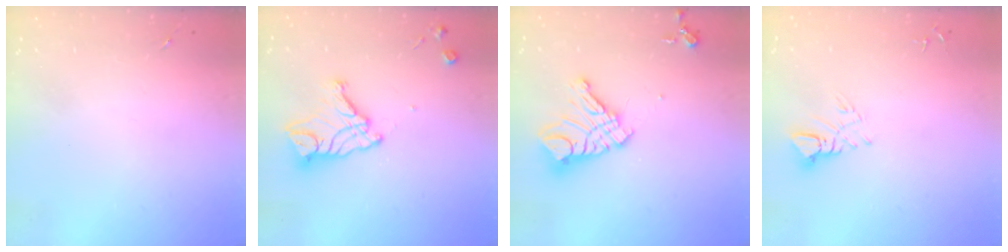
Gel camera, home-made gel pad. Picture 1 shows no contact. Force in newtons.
{"total": 13.7, "press": 13.7, "slide": 1.3}
{"total": 15.7, "press": 15.6, "slide": 1.8}
{"total": 5.6, "press": 5.6, "slide": 0.6}